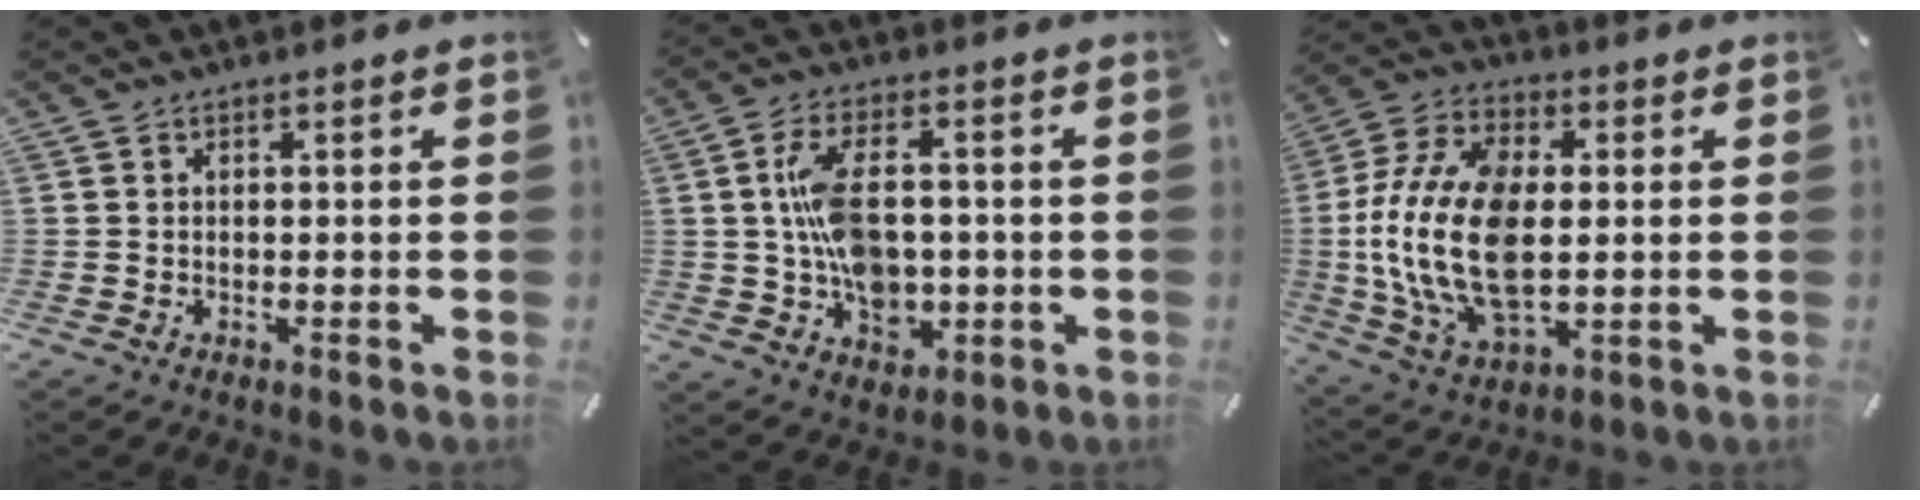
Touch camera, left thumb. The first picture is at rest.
{"total": 12.1, "force": [0.0, 8.3, 8.9], "torque": [-0.153, 0.014, 0.007]}
{"total": 19.5, "force": [-0.3, 12.0, 15.4], "torque": [-0.356, -0.008, -0.010]}